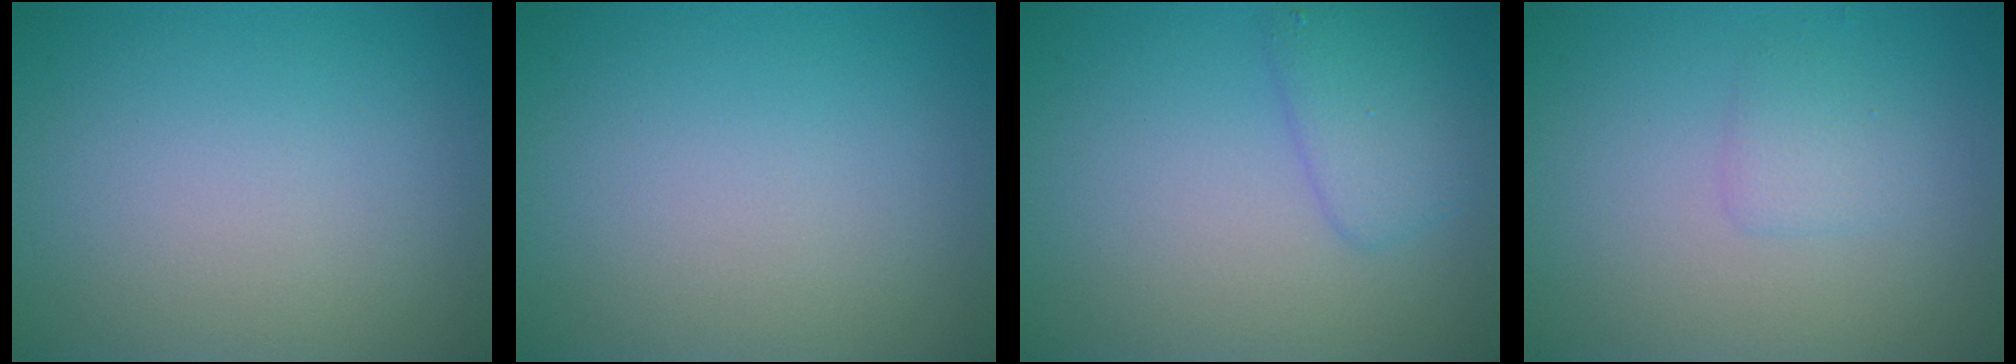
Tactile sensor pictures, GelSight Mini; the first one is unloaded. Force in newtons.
{"total": 0.0}
{"total": 2.6, "press": 2.5, "slide": 0.2}
{"total": 1.3, "press": 1.3, "slide": 0.1}